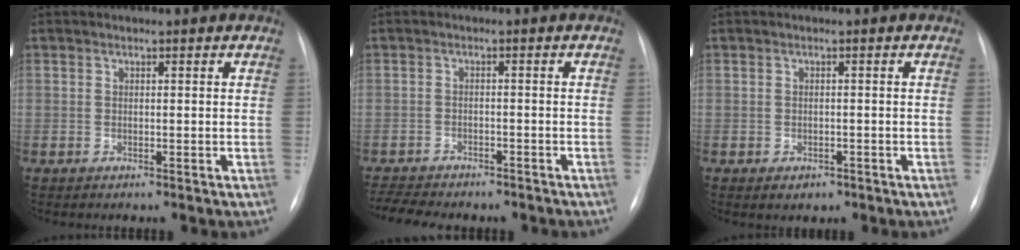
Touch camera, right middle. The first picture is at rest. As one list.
[{"total": 9.5, "force": [-8.5, 2.6, 3.6], "torque": [-0.068, 0.001, -0.115]}, {"total": 1.9, "force": [-1.0, 1.3, 0.8], "torque": [-0.009, 0.002, -0.006]}]